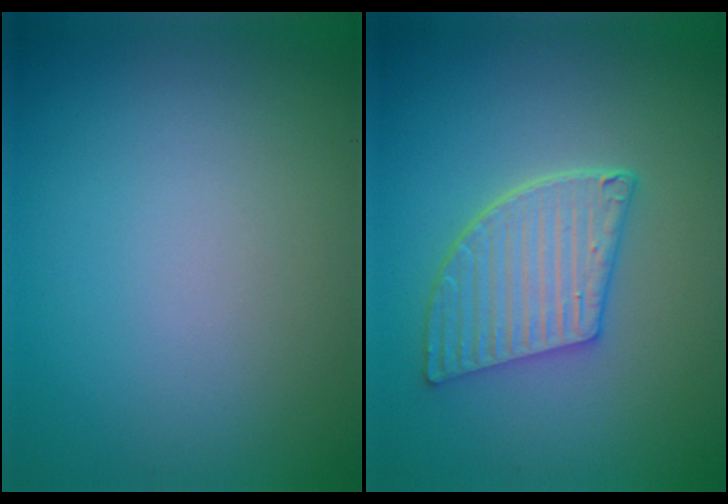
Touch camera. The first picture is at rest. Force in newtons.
{"total": 5.1, "press": 4.2, "slide": 3.0}